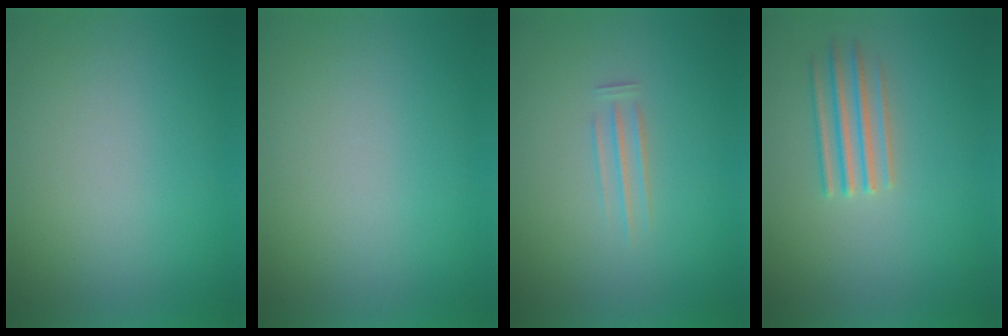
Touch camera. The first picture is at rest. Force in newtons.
{"total": 0.0}
{"total": 1.9}
{"total": 2.7}